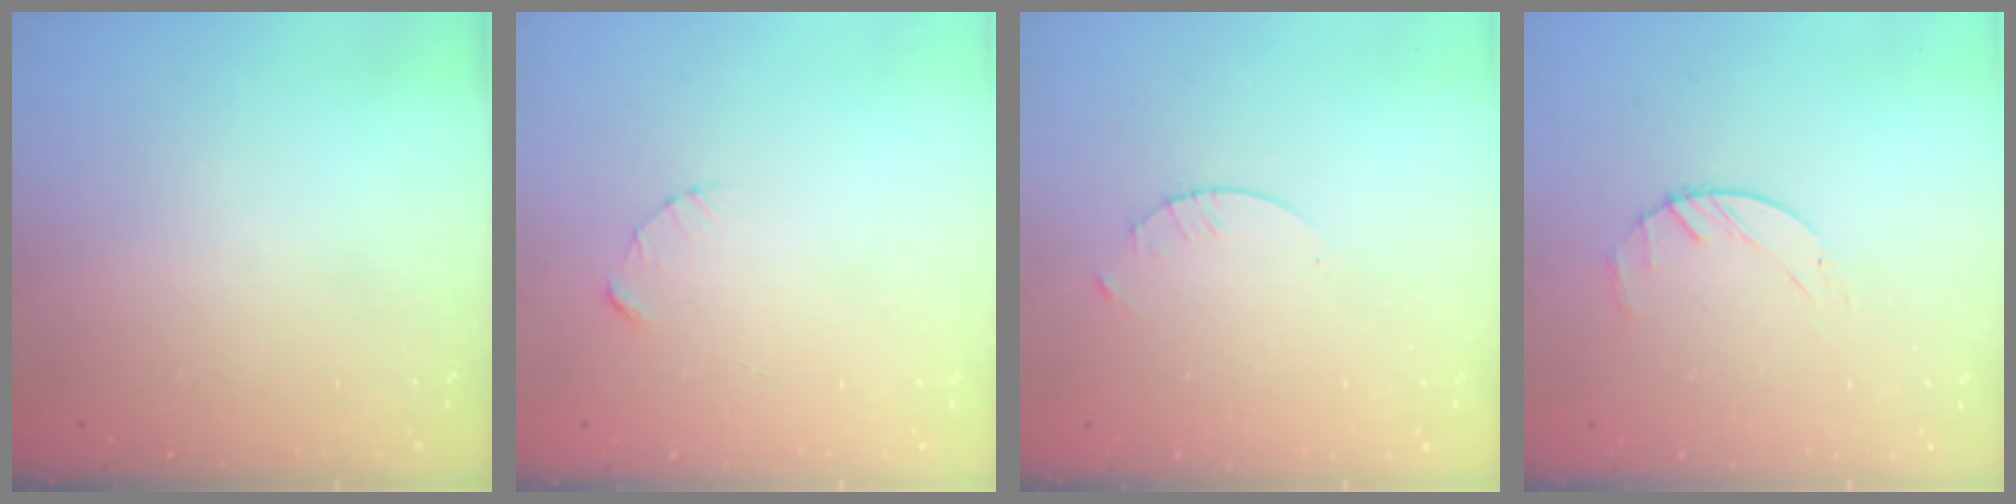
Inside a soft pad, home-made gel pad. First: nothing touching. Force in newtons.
{"total": 2.3, "press": 2.3, "slide": 0.3}
{"total": 1.7, "press": 1.6, "slide": 0.2}
{"total": 2.5, "press": 2.5, "slide": 0.4}